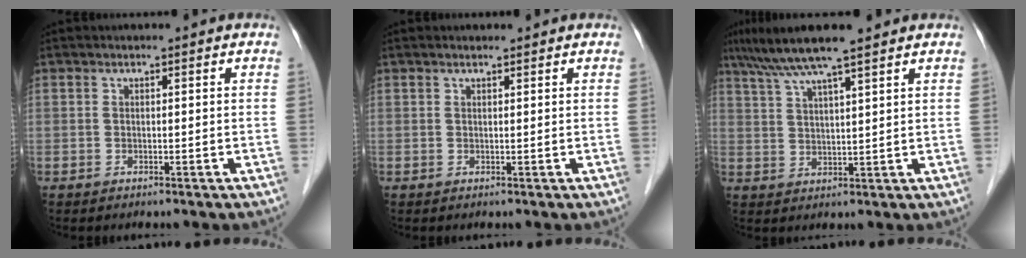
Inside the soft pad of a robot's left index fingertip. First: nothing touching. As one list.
[{"total": 0.8, "force": [0.7, 0.2, 0.2], "torque": [-0.014, 0.007, 0.015]}, {"total": 8.9, "force": [7.1, -0.2, 5.3], "torque": [-0.093, 0.032, 0.121]}]